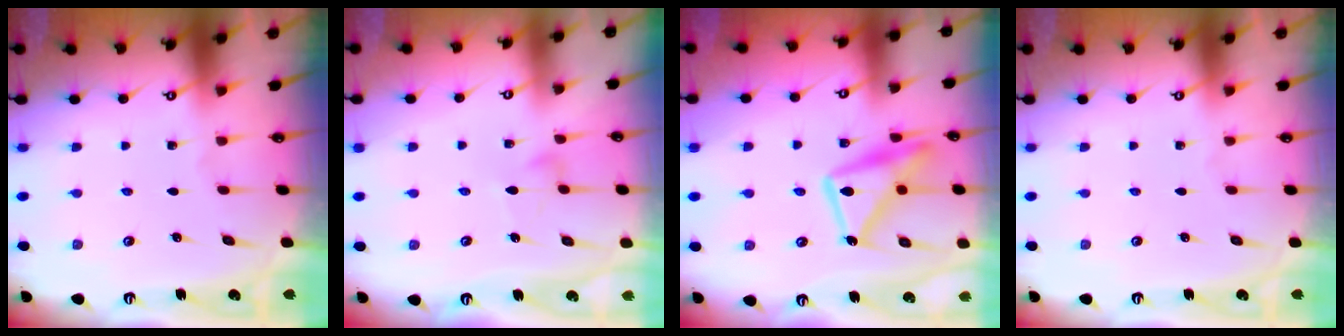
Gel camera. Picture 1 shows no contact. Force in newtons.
{"total": 3.9, "press": 3.9, "slide": 0.2}
{"total": 16.6, "press": 16.6, "slide": 0.8}
{"total": 0.0}